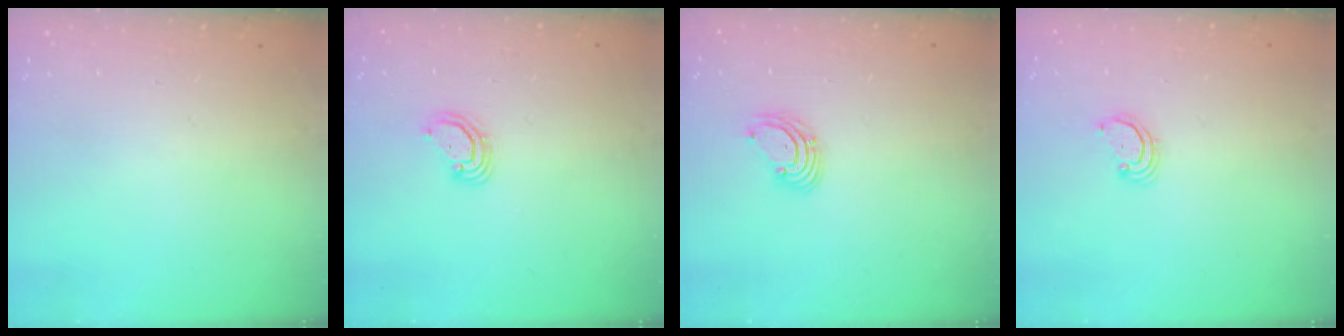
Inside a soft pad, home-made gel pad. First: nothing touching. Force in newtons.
{"total": 3.7, "press": 3.7, "slide": 0.3}
{"total": 2.7, "press": 2.7, "slide": 0.3}
{"total": 2.5, "press": 2.5, "slide": 0.2}